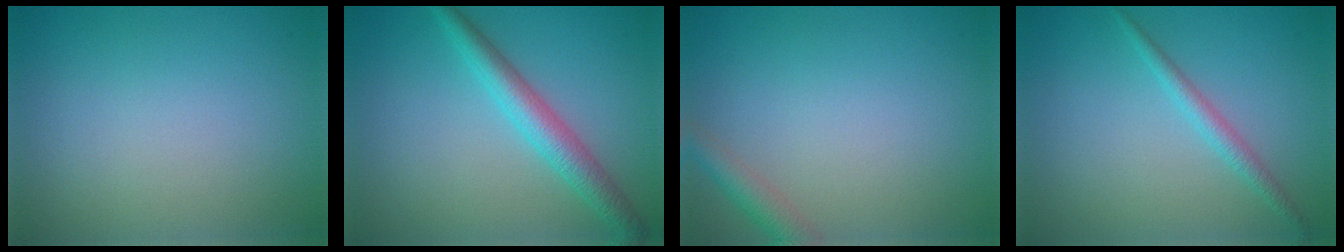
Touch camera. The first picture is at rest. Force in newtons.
{"total": 3.6, "press": 3.6, "slide": 0.1}
{"total": 2.3, "press": 2.3, "slide": 0.1}
{"total": 1.6, "press": 1.6, "slide": 0.1}